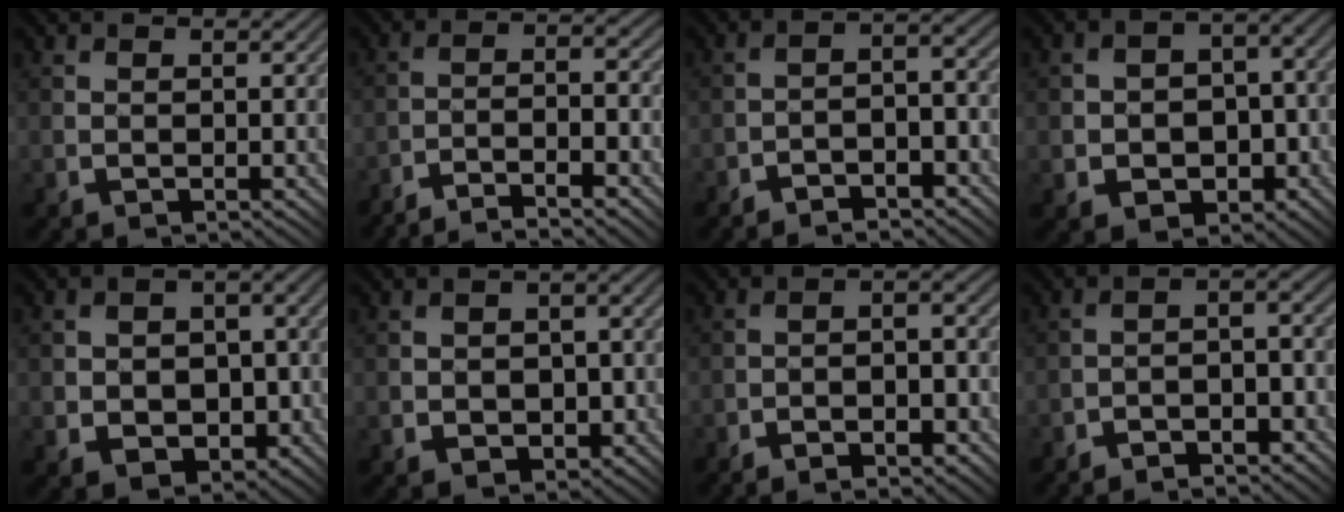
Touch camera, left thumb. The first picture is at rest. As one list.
[{"total": 9.9, "force": [-7.2, 1.0, 6.8], "torque": [-0.115, 0.011, -0.115]}, {"total": 4.9, "force": [-3.4, 1.5, 3.1], "torque": [-0.043, 0.009, -0.063]}, {"total": 7.1, "force": [-2.3, 5.4, 4.0], "torque": [-0.080, -0.016, -0.044]}, {"total": 6.8, "force": [-1.7, 5.2, 4.0], "torque": [-0.068, -0.015, -0.032]}, {"total": 4.1, "force": [-1.0, 3.1, 2.4], "torque": [-0.038, -0.010, -0.011]}, {"total": 6.9, "force": [-4.1, 2.4, 5.0], "torque": [-0.076, 0.003, -0.063]}, {"total": 4.9, "force": [-3.5, 1.7, 3.1], "torque": [-0.041, 0.007, -0.064]}]